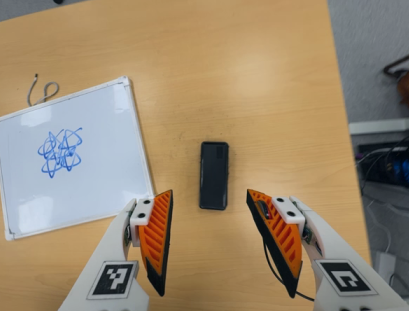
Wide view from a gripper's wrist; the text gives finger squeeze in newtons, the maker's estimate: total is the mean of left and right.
{"total": 0.0}